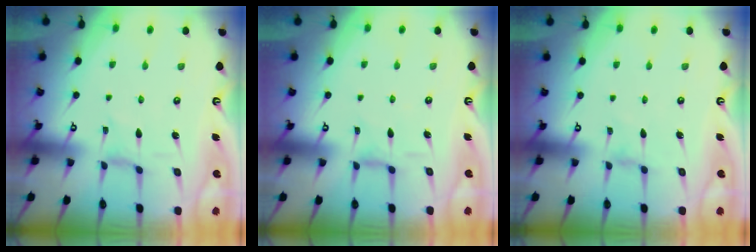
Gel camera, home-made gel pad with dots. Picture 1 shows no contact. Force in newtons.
{"total": 2.6, "press": 2.6, "slide": 0.5}
{"total": 0.0}